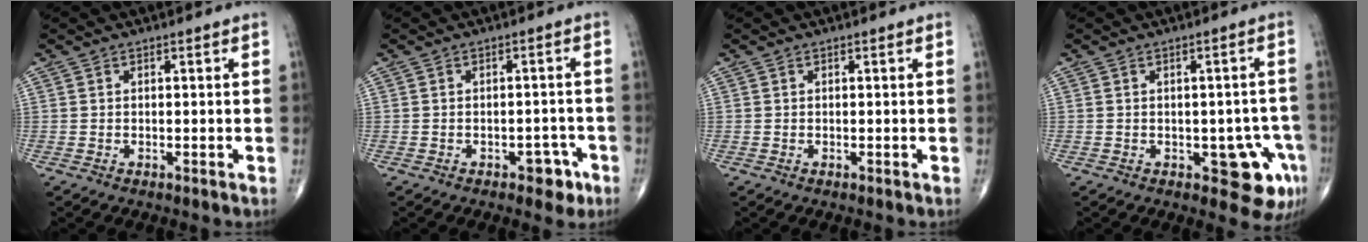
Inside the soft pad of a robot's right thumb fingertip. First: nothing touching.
{"total": 4.1, "force": [-2.2, 2.4, 2.4], "torque": [-0.012, 0.017, -0.026]}
{"total": 0.0}
{"total": 7.5, "force": [-2.9, 3.7, 5.9], "torque": [-0.039, 0.008, -0.028]}